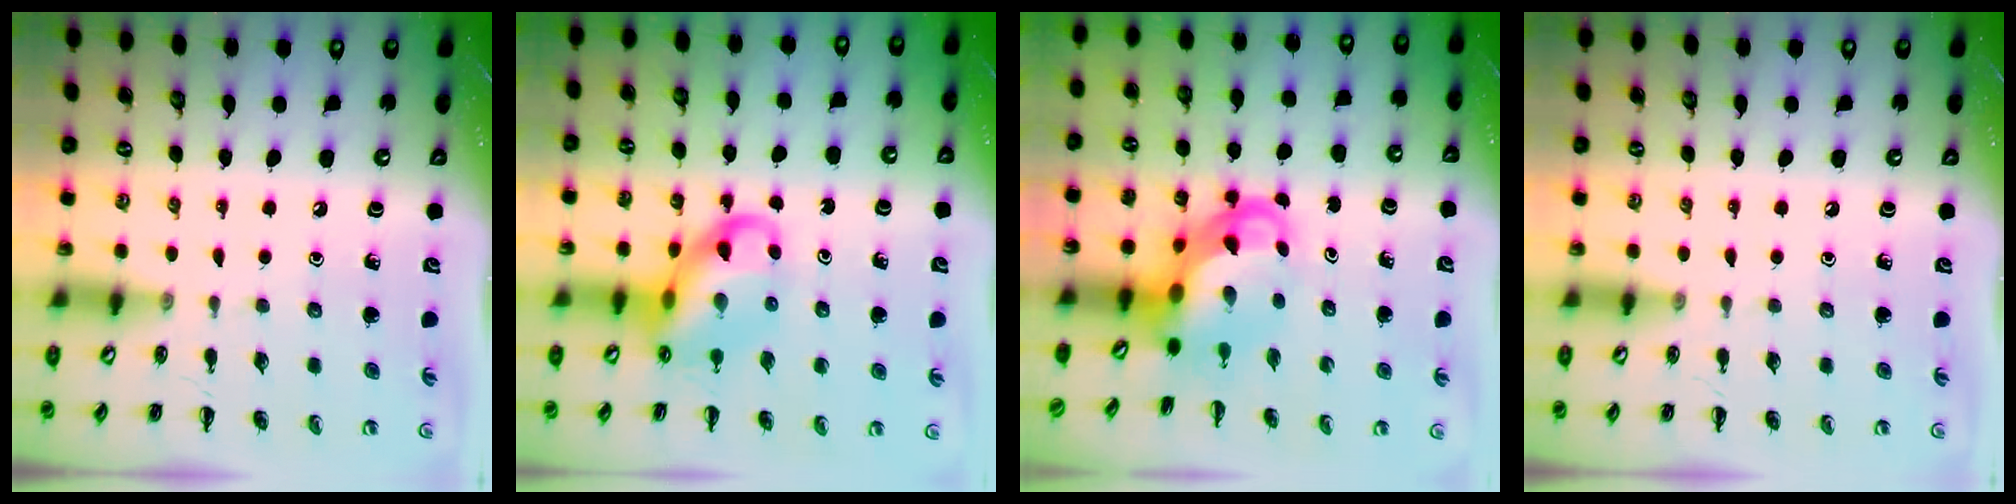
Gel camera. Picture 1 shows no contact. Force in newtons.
{"total": 12.7, "press": 12.2, "slide": 3.4}
{"total": 5.9, "press": 5.8, "slide": 1.3}
{"total": 0.0}